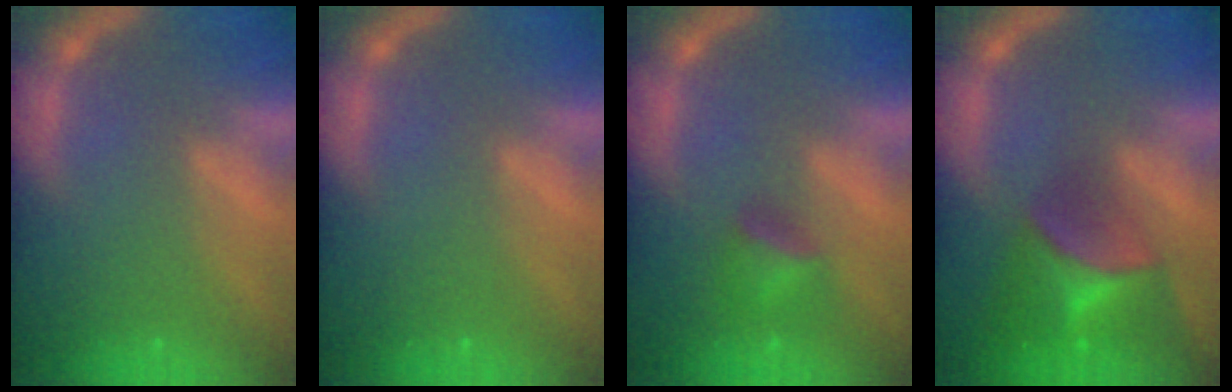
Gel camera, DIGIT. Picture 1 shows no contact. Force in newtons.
{"total": 0.0}
{"total": 2.9}
{"total": 8.4}